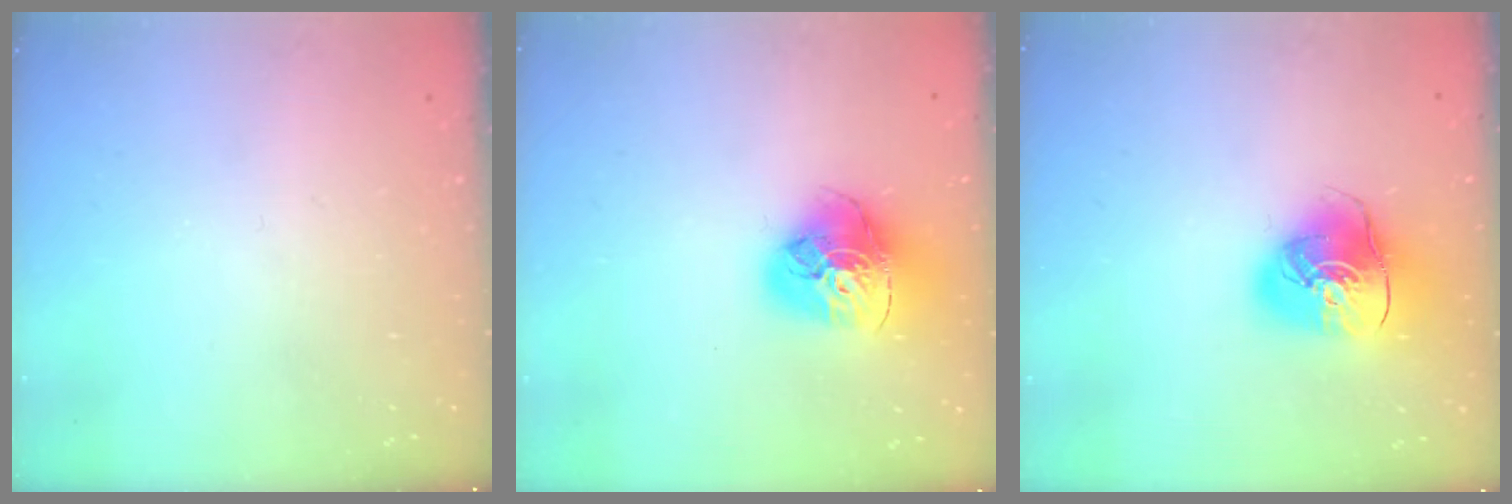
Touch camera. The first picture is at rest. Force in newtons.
{"total": 16.4, "press": 16.4, "slide": 1.5}
{"total": 13.0, "press": 12.8, "slide": 1.9}